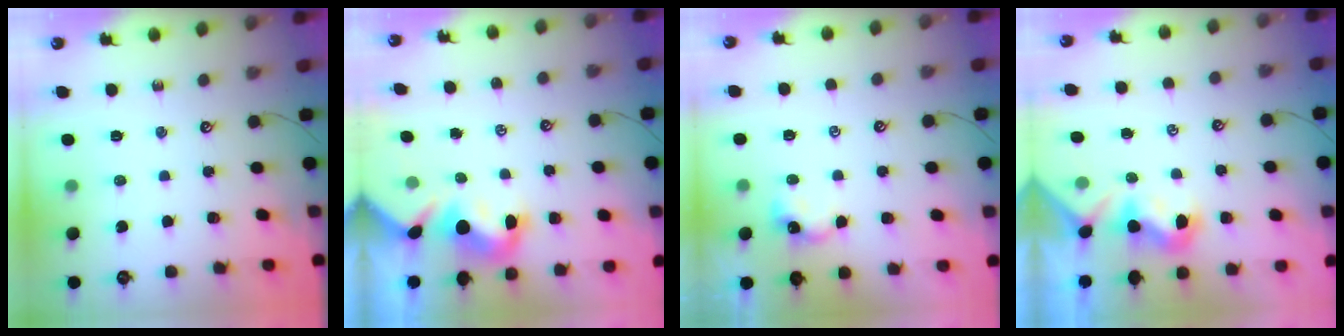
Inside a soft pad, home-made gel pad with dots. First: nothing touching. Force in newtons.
{"total": 3.3, "press": 3.1, "slide": 0.9}
{"total": 1.5, "press": 1.5, "slide": 0.3}
{"total": 0.6, "press": 0.4, "slide": 0.5}